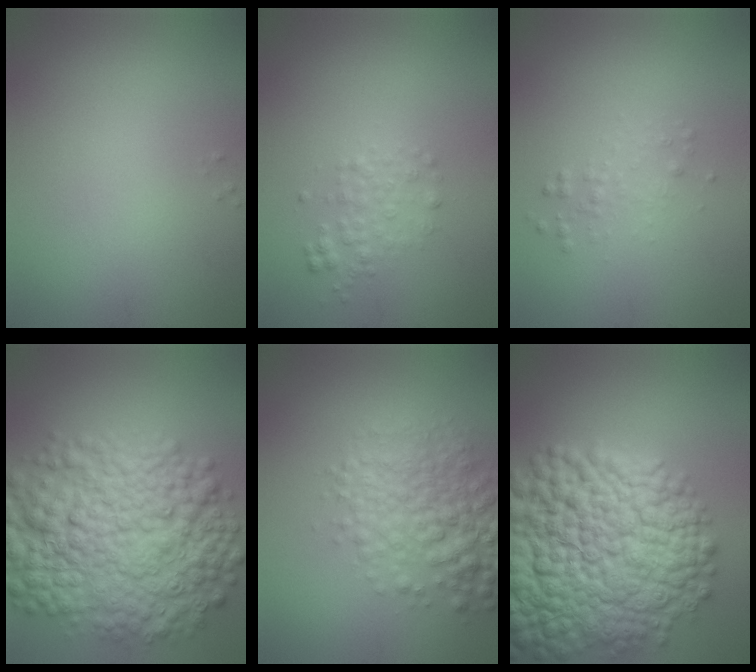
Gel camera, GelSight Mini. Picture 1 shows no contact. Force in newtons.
{"total": 1.8, "press": 1.8, "slide": 0.0}
{"total": 1.1, "press": 1.1, "slide": 0.0}
{"total": 12.1, "press": 12.1, "slide": 0.2}
{"total": 5.9, "press": 5.9, "slide": 0.1}
{"total": 16.8, "press": 16.8, "slide": 0.7}